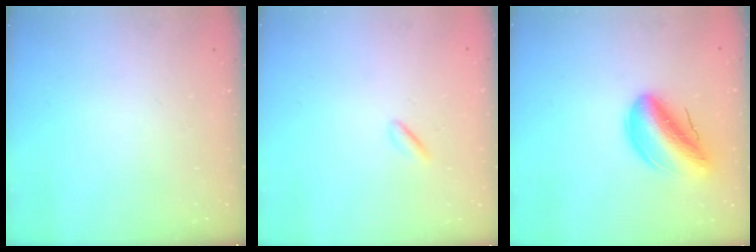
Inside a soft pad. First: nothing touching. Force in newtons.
{"total": 0.6, "press": 0.3, "slide": 0.5}
{"total": 13.2, "press": 12.7, "slide": 3.4}